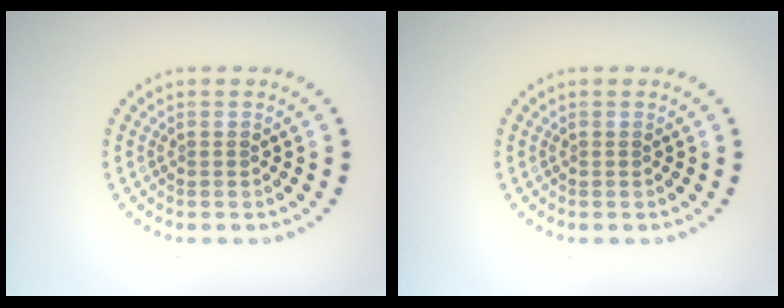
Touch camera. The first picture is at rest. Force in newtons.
{"total": 0.0}